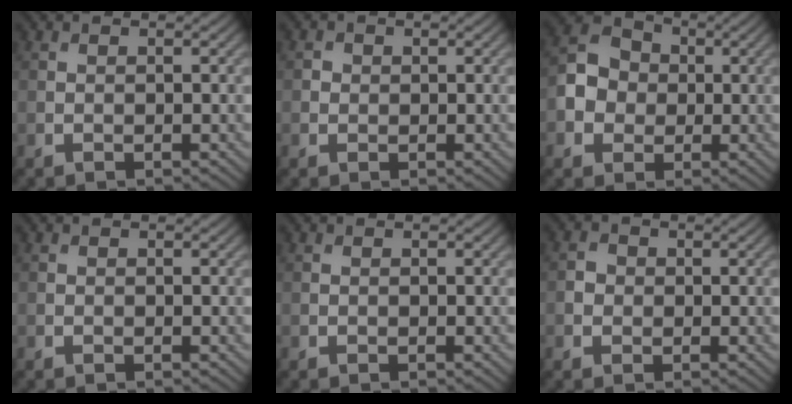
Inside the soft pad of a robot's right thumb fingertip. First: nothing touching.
{"total": 1.0, "force": [0.0, 0.9, 0.2], "torque": [-0.003, -0.002, -0.003]}
{"total": 5.7, "force": [-0.7, 5.1, 2.6], "torque": [-0.058, 0.007, -0.021]}
{"total": 0.0}
{"total": 0.0}
{"total": 1.5, "force": [-0.2, 1.4, 0.5], "torque": [-0.010, -0.003, -0.009]}